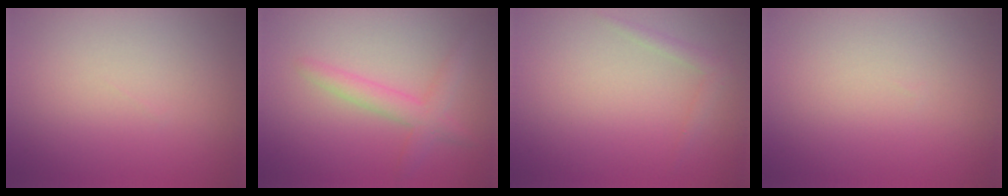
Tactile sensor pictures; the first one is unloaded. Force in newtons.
{"total": 2.6, "press": 2.6, "slide": 0.2}
{"total": 1.1, "press": 1.1, "slide": 0.1}
{"total": 0.0}